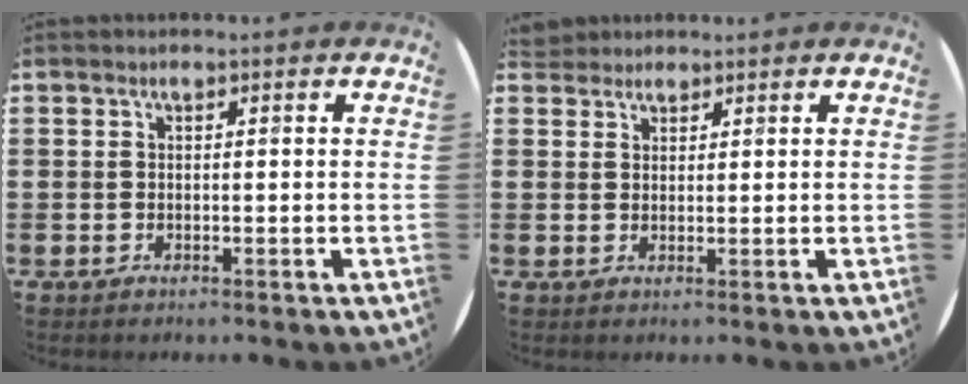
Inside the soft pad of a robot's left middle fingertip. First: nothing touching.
{"total": 2.0, "force": [1.9, 0.7, 0.0], "torque": [-0.003, 0.004, 0.038]}